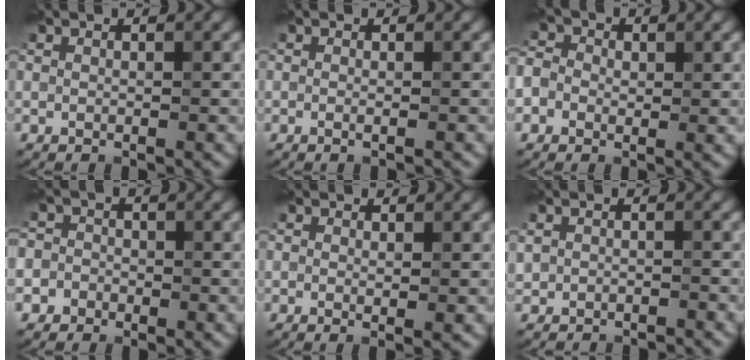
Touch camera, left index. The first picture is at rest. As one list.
[{"total": 0.6, "force": [-0.3, -0.1, 0.5], "torque": [-0.011, -0.003, -0.002]}, {"total": 3.6, "force": [0.3, 3.0, 2.0], "torque": [-0.025, 0.018, -0.022]}, {"total": 3.3, "force": [-1.2, 3.0, 0.5], "torque": [0.029, 0.019, -0.050]}, {"total": 1.1, "force": [0.0, 0.1, 1.1], "torque": [-0.017, -0.002, 0.000]}, {"total": 1.9, "force": [-1.5, 1.0, -0.5], "torque": [0.023, -0.001, -0.025]}]